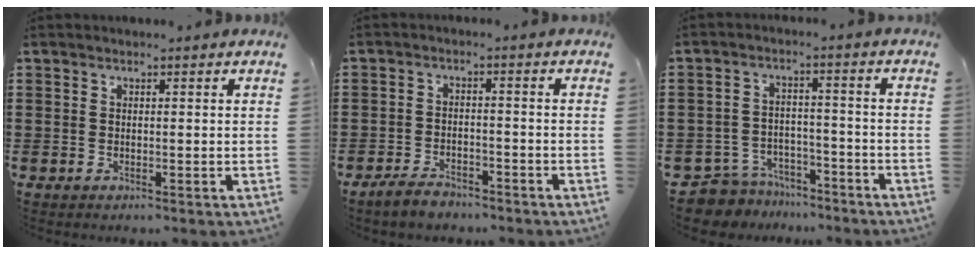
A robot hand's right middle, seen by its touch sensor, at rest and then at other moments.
{"total": 3.4, "force": [-3.0, 1.1, 0.9], "torque": [-0.024, 0.006, -0.062]}
{"total": 6.0, "force": [-5.8, 1.3, 0.0], "torque": [-0.015, 0.012, -0.123]}